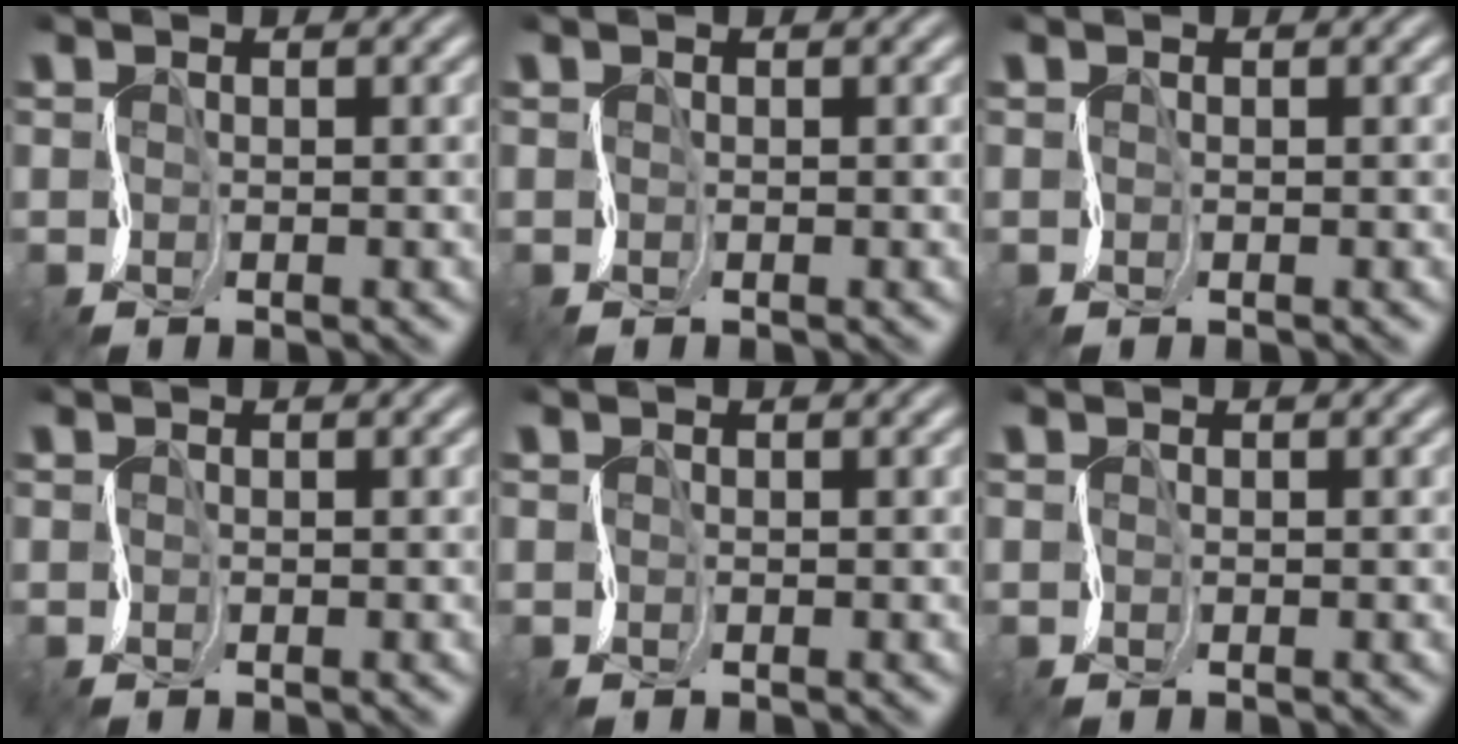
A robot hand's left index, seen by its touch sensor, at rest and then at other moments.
{"total": 0.0}
{"total": 0.0}
{"total": 0.0}
{"total": 0.0}
{"total": 0.0}